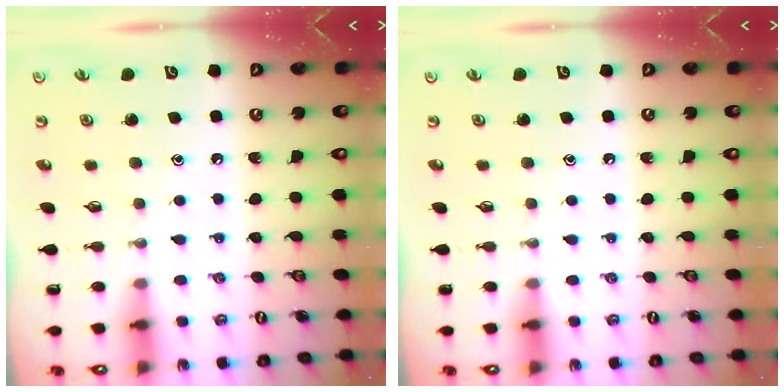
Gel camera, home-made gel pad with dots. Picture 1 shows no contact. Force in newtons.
{"total": 0.0}